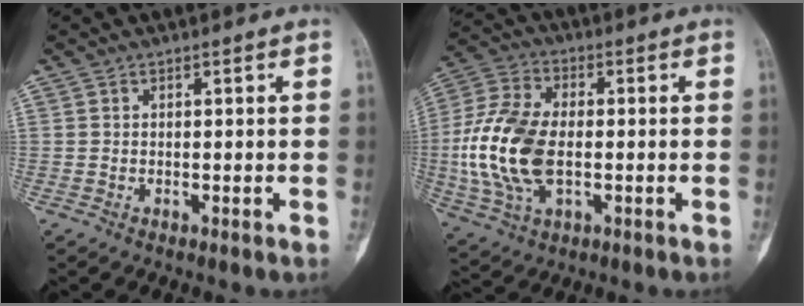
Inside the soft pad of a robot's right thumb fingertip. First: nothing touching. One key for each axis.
{"total": 16.6, "fx": -1.5, "fy": 9.6, "fz": 13.5, "tx": -0.292, "ty": 0.007, "tz": -0.026}